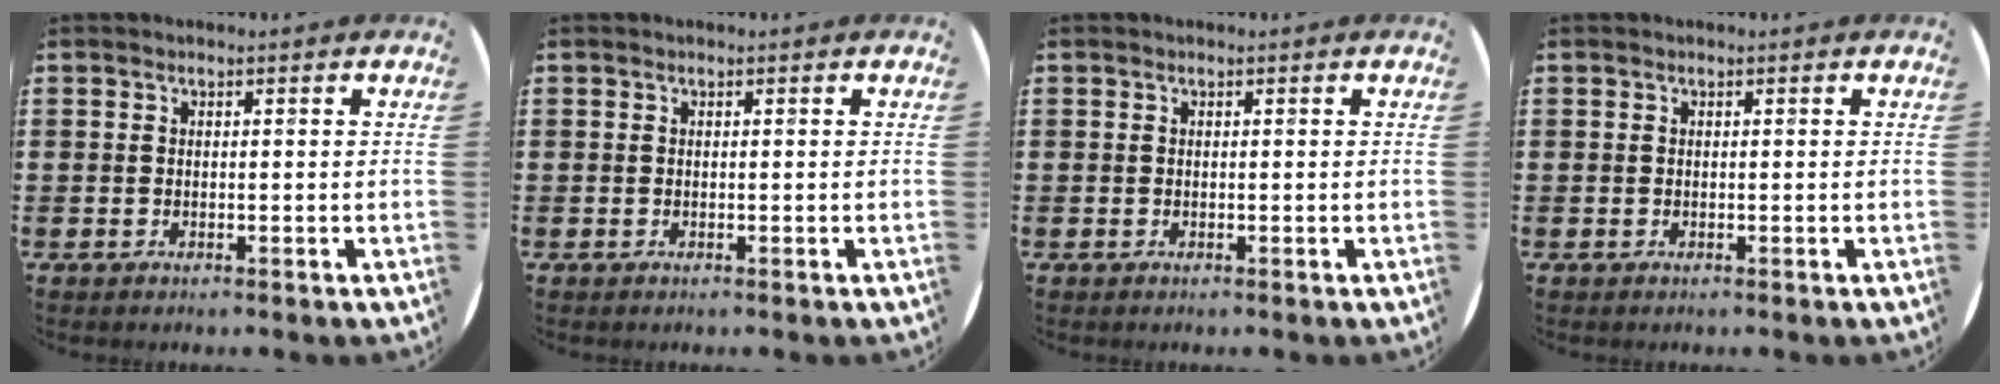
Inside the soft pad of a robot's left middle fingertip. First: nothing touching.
{"total": 0.0}
{"total": 0.0}
{"total": 0.0}